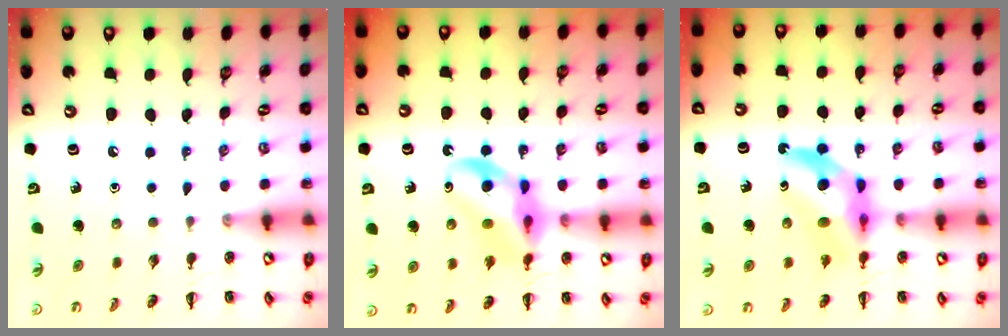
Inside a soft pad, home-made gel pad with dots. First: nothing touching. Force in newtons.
{"total": 11.3, "press": 10.8, "slide": 3.2}
{"total": 10.2, "press": 9.7, "slide": 3.1}